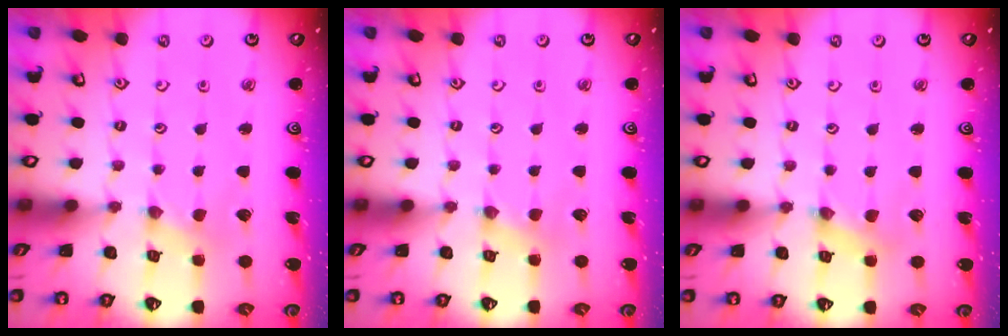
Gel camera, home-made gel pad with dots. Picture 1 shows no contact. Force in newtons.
{"total": 1.8, "press": 1.8, "slide": 0.4}
{"total": 1.6, "press": 1.6, "slide": 0.3}